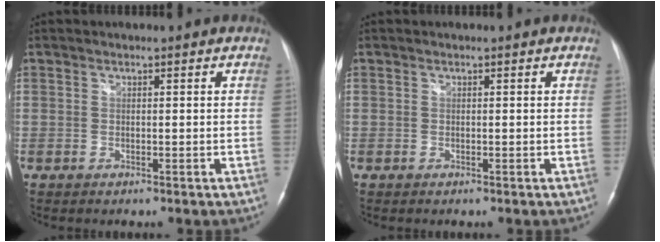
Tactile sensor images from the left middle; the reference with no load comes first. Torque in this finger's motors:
{"motor_torque": [-0.02, 0.00, 0.00, 0.00]}